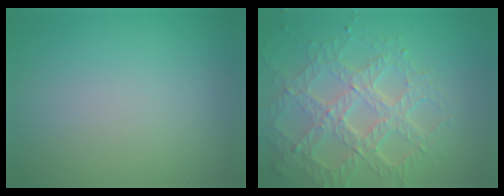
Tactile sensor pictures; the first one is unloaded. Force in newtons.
{"total": 7.1, "press": 5.1, "slide": 4.9}